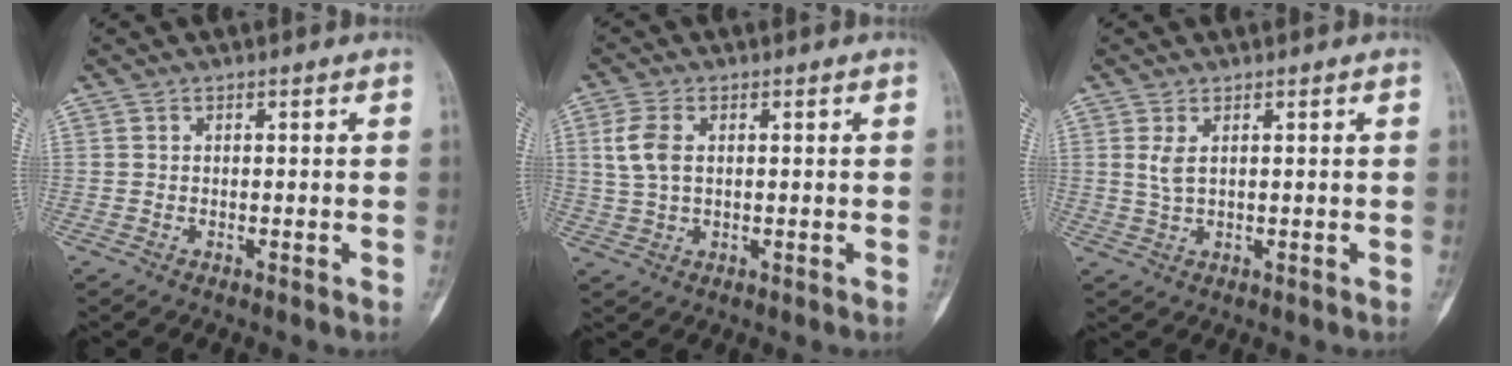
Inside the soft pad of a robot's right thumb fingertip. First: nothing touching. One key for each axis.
{"total": 5.5, "fx": 1.0, "fy": 3.3, "fz": 4.3, "tx": -0.101, "ty": 0.005, "tz": 0.020}
{"total": 2.5, "fx": 0.8, "fy": 1.0, "fz": 2.1, "tx": -0.049, "ty": -0.001, "tz": 0.024}